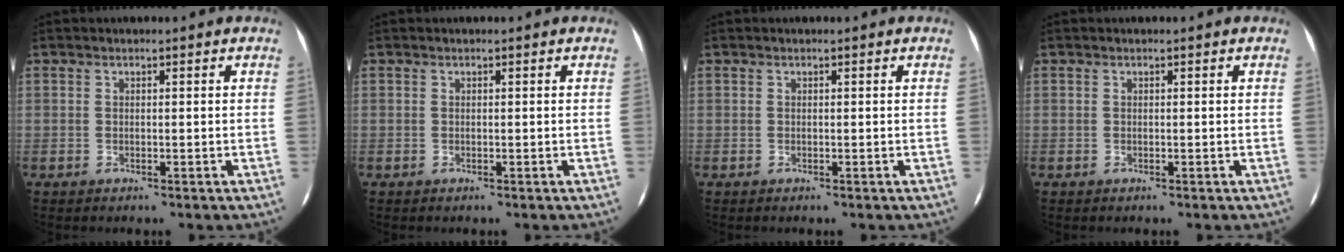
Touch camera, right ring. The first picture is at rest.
{"total": 0.0}
{"total": 0.0}
{"total": 0.0}